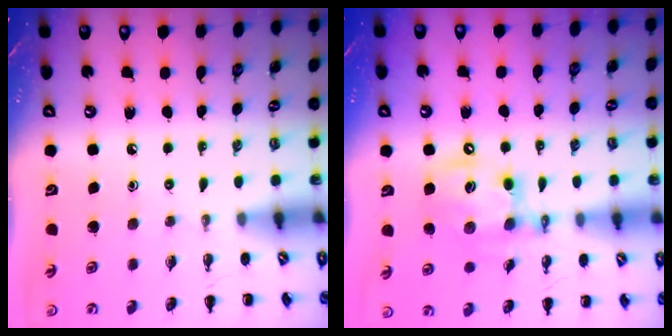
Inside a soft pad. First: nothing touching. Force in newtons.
{"total": 14.3, "press": 14.0, "slide": 3.2}